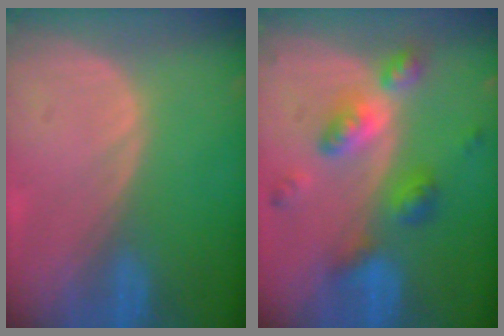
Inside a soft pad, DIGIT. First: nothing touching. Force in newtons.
{"total": 7.2, "press": 7.2, "slide": 0.6}